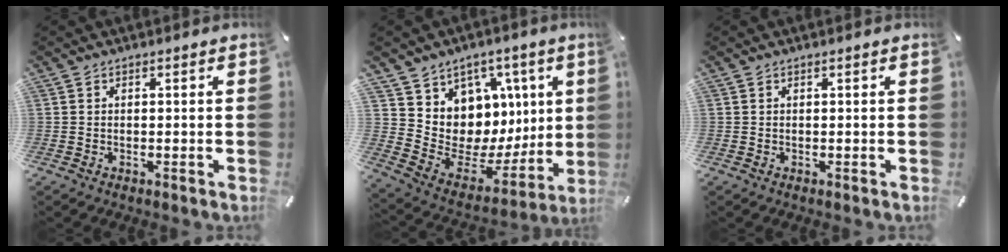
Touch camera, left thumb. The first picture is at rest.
{"total": 9.7, "force": [2.3, 9.3, 1.2], "torque": [-0.007, -0.068, 0.066]}
{"total": 0.0}